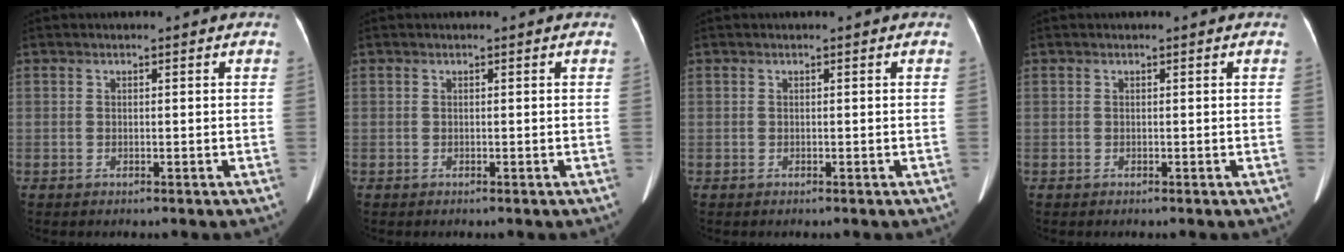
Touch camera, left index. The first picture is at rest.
{"total": 0.0}
{"total": 0.0}
{"total": 0.0}